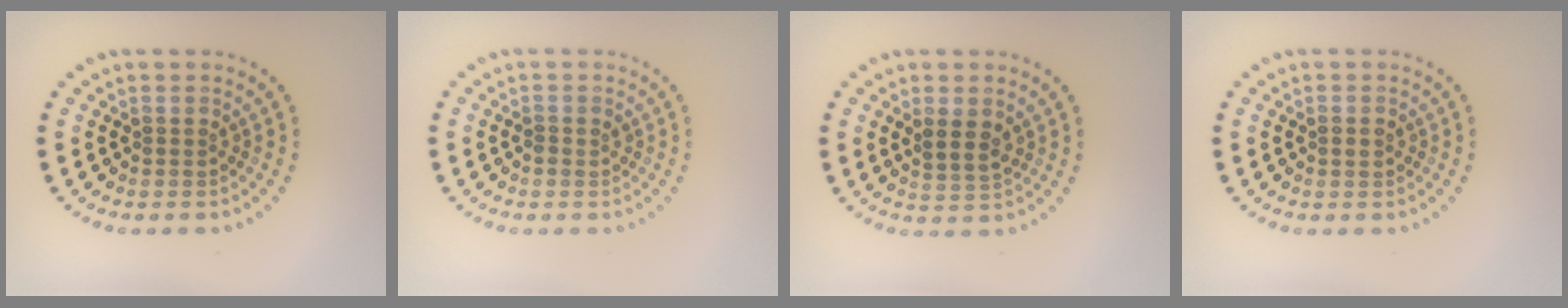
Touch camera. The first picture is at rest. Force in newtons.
{"total": 0.7, "press": 0.7, "slide": 0.2}
{"total": 2.2, "press": 2.1, "slide": 0.9}
{"total": 1.0, "press": 1.0, "slide": 0.1}